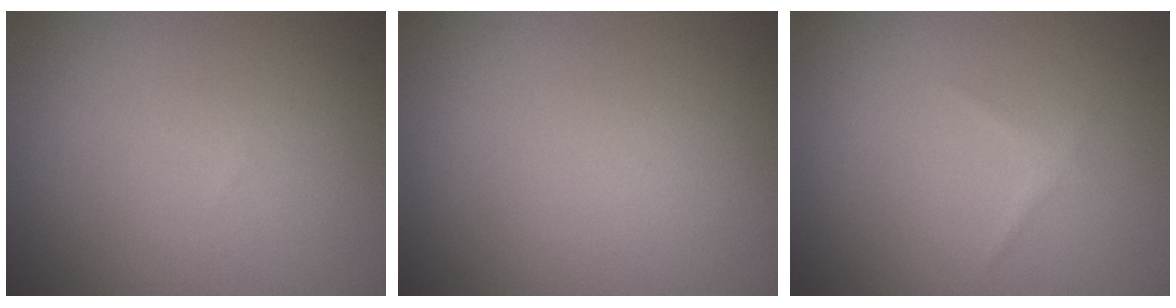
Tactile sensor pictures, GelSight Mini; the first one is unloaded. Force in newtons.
{"total": 0.0}
{"total": 0.6, "press": 0.6, "slide": 0.0}